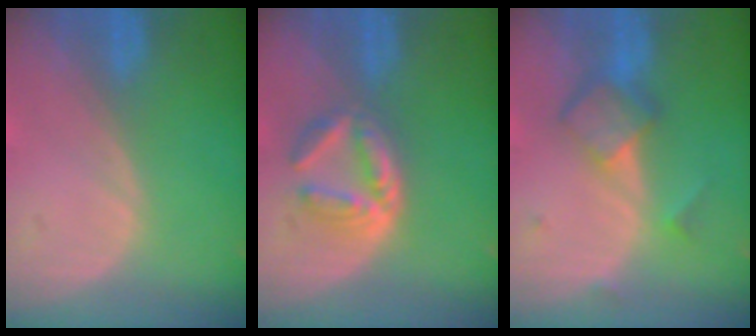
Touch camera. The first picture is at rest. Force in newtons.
{"total": 6.1, "press": 5.4, "slide": 2.8}
{"total": 5.9, "press": 5.0, "slide": 3.2}